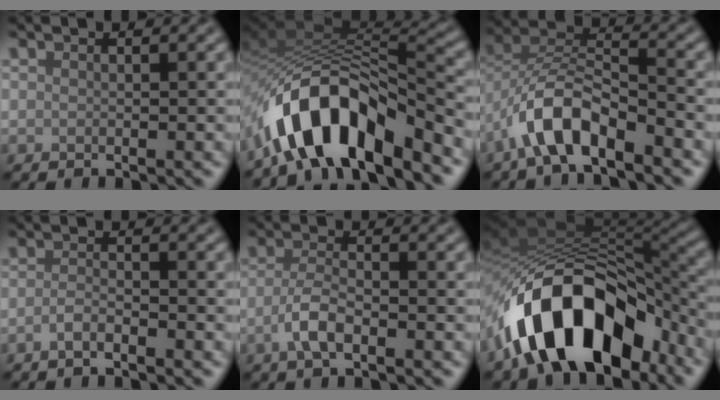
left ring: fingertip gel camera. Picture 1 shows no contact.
{"total": 10.6, "force": [-6.8, 4.0, 7.1], "torque": [-0.112, 0.008, -0.124]}
{"total": 6.2, "force": [-3.9, 2.2, 4.2], "torque": [-0.076, 0.009, -0.078]}
{"total": 1.4, "force": [-1.0, 0.3, 1.0], "torque": [-0.019, 0.003, -0.023]}
{"total": 2.7, "force": [-1.3, 0.9, 2.2], "torque": [-0.048, 0.003, -0.032]}
{"total": 13.7, "force": [-7.0, 7.3, 9.2], "torque": [-0.143, 0.000, -0.124]}